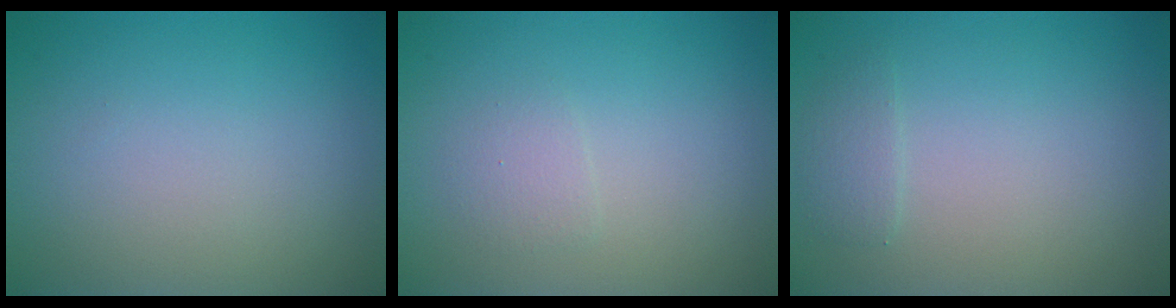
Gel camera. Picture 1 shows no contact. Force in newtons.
{"total": 1.1, "press": 1.1, "slide": 0.1}
{"total": 1.1, "press": 1.1, "slide": 0.2}